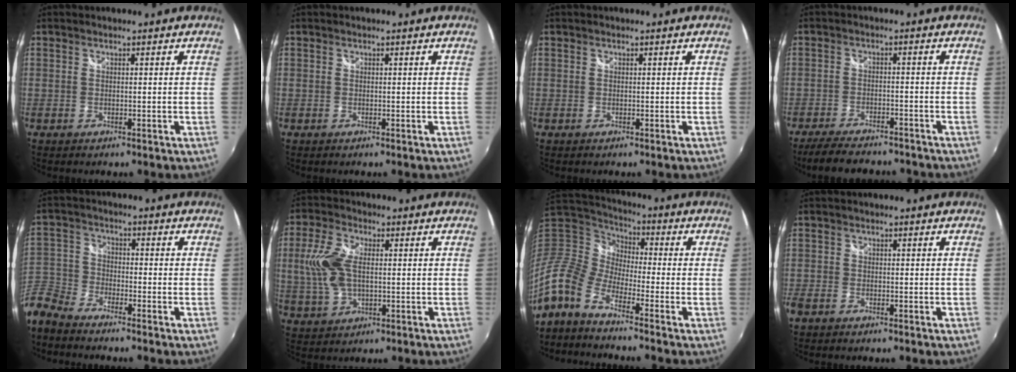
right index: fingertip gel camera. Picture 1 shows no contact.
{"total": 0.0}
{"total": 0.0}
{"total": 12.2, "force": [-10.3, 3.4, 5.5], "torque": [-0.122, -0.023, -0.158]}
{"total": 10.7, "force": [-7.8, 6.1, 4.0], "torque": [-0.109, 0.007, -0.176]}
{"total": 9.5, "force": [0.6, 5.2, 8.0], "torque": [-0.175, 0.007, 0.015]}
{"total": 13.1, "force": [-8.1, 5.3, 8.8], "torque": [-0.173, -0.006, -0.182]}
{"total": 2.6, "force": [-1.9, 1.4, 1.1], "torque": [-0.026, -0.004, -0.037]}